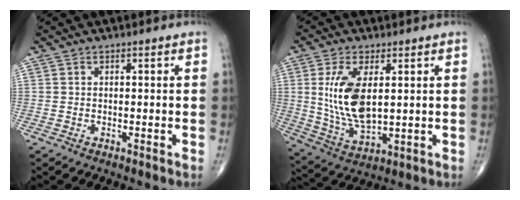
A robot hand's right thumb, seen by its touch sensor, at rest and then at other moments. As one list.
[{"total": 12.5, "force": [2.2, 6.1, 10.8], "torque": [-0.212, -0.017, 0.055]}]